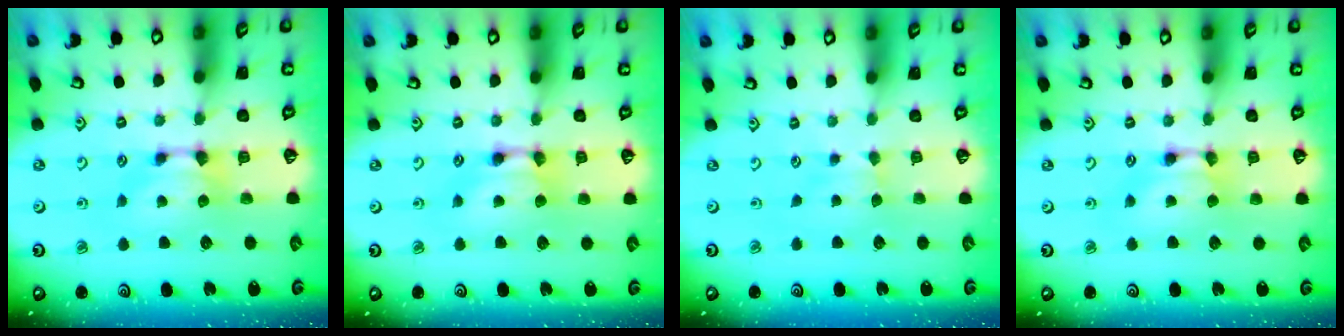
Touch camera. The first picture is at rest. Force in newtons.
{"total": 1.9, "press": 1.9, "slide": 0.1}
{"total": 1.7, "press": 1.6, "slide": 0.5}
{"total": 1.7, "press": 1.7, "slide": 0.2}